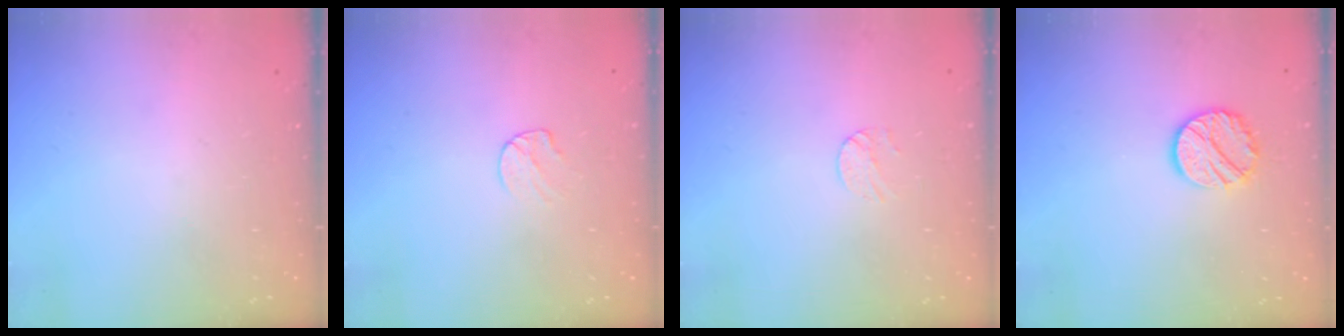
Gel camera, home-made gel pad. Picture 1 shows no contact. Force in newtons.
{"total": 5.0, "press": 5.0, "slide": 0.5}
{"total": 4.3, "press": 4.3, "slide": 0.4}
{"total": 11.0, "press": 11.0, "slide": 0.5}